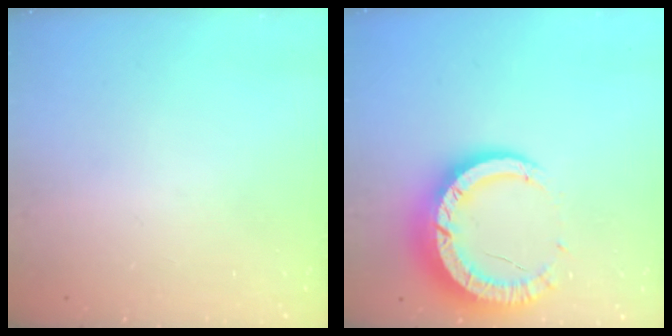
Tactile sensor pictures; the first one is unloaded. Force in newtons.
{"total": 14.1, "press": 14.1, "slide": 1.2}